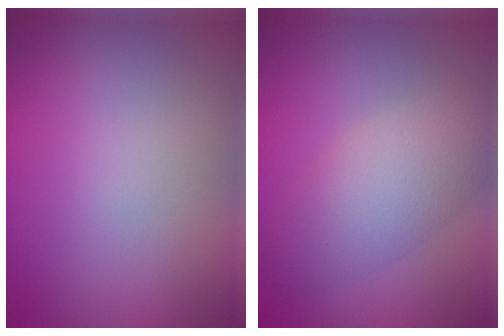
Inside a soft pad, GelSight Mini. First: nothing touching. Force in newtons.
{"total": 4.8, "press": 4.8, "slide": 0.2}